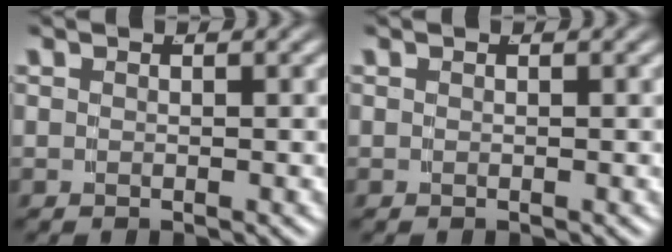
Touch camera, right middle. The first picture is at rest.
{"total": 0.0}